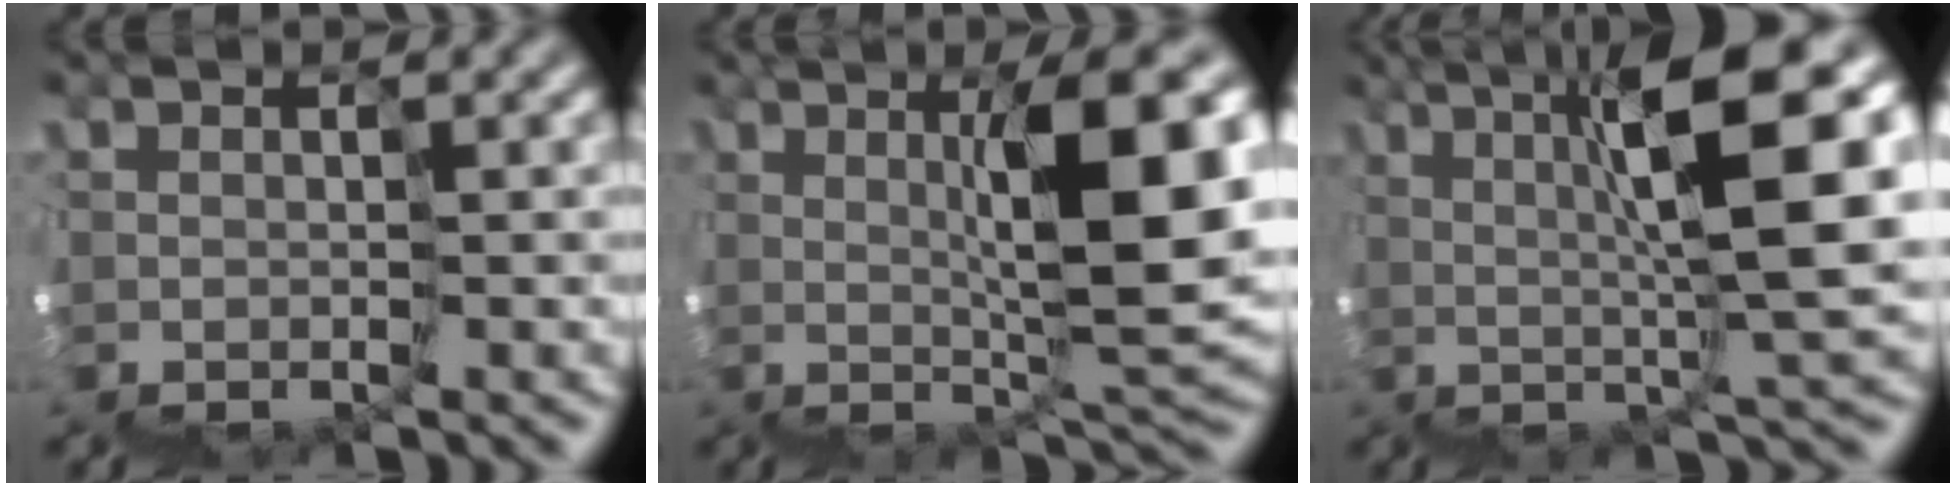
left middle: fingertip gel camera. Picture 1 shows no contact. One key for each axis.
{"total": 7.9, "fx": 2.7, "fy": 0.2, "fz": 7.4, "tx": -0.097, "ty": 0.019, "tz": 0.045}
{"total": 9.2, "fx": 3.1, "fy": -0.3, "fz": 8.7, "tx": -0.124, "ty": 0.039, "tz": 0.055}